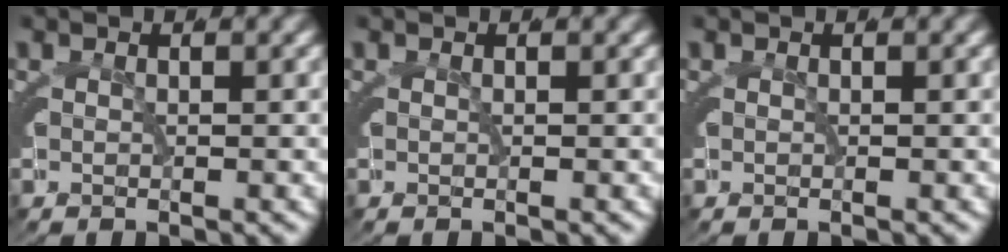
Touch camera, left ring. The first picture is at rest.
{"total": 0.0}
{"total": 0.0}